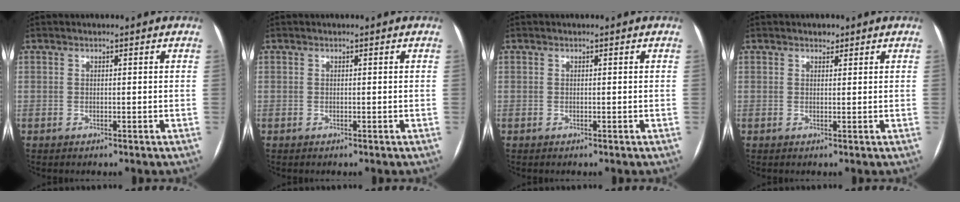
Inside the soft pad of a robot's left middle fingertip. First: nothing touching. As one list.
[{"total": 0.0}, {"total": 0.0}, {"total": 1.1, "force": [0.8, 0.6, 0.3], "torque": [-0.005, -0.001, 0.010]}]